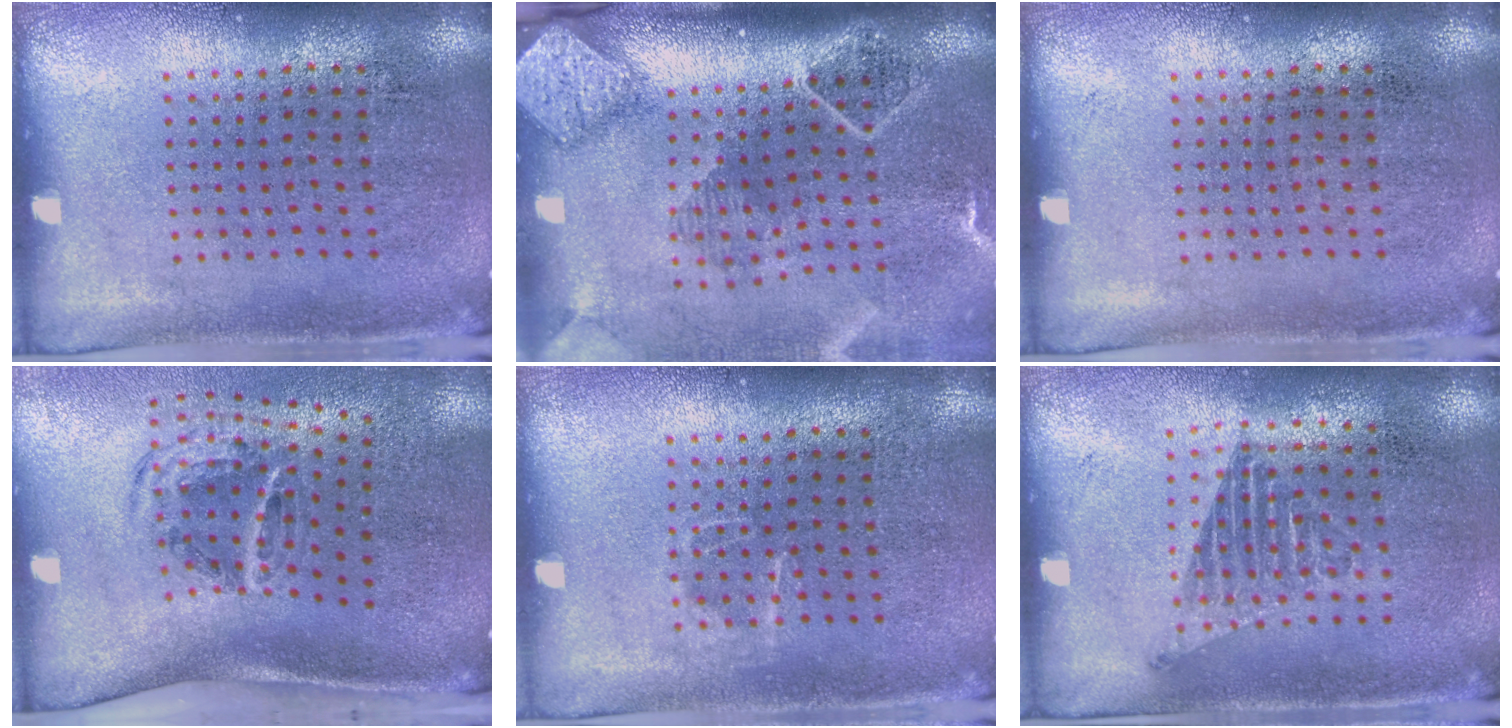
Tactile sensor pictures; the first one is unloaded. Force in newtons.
{"total": 2.7, "press": 2.0, "slide": 1.9}
{"total": 0.0}
{"total": 1.6, "press": 1.1, "slide": 1.2}
{"total": 0.9, "press": 0.8, "slide": 0.2}
{"total": 1.3, "press": 1.0, "slide": 0.8}